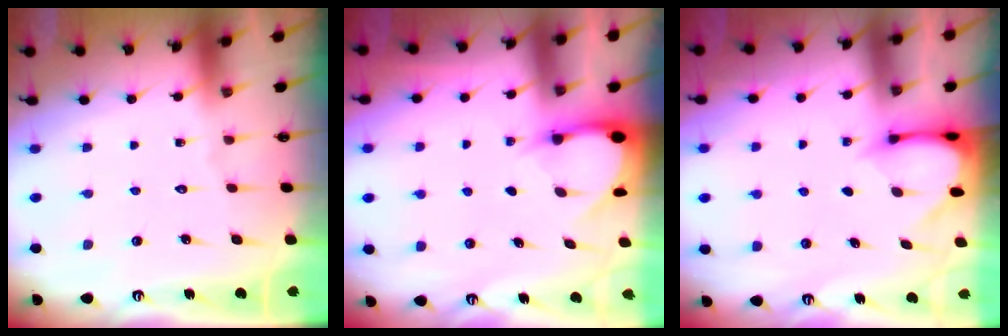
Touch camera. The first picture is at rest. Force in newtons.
{"total": 3.1, "press": 3.1, "slide": 0.2}
{"total": 3.1, "press": 3.1, "slide": 0.2}